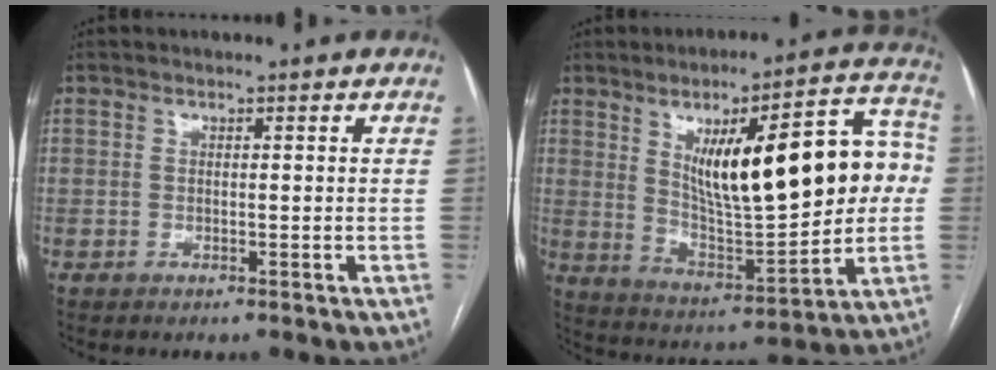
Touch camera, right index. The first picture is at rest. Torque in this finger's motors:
{"motor_torque": [0.94, 0.21, 0.60, 0.21]}